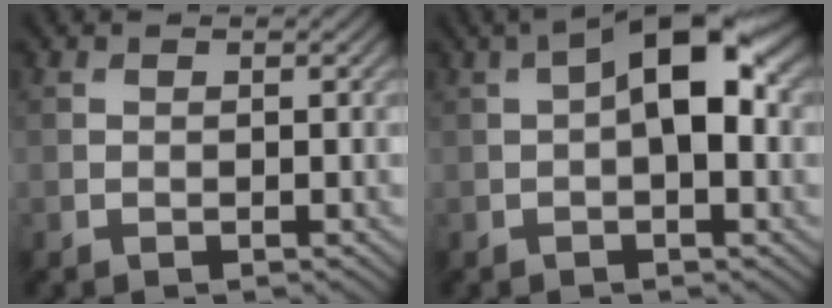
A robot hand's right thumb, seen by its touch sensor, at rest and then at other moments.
{"total": 8.8, "force": [1.4, 3.6, 7.9], "torque": [-0.132, 0.017, 0.014]}